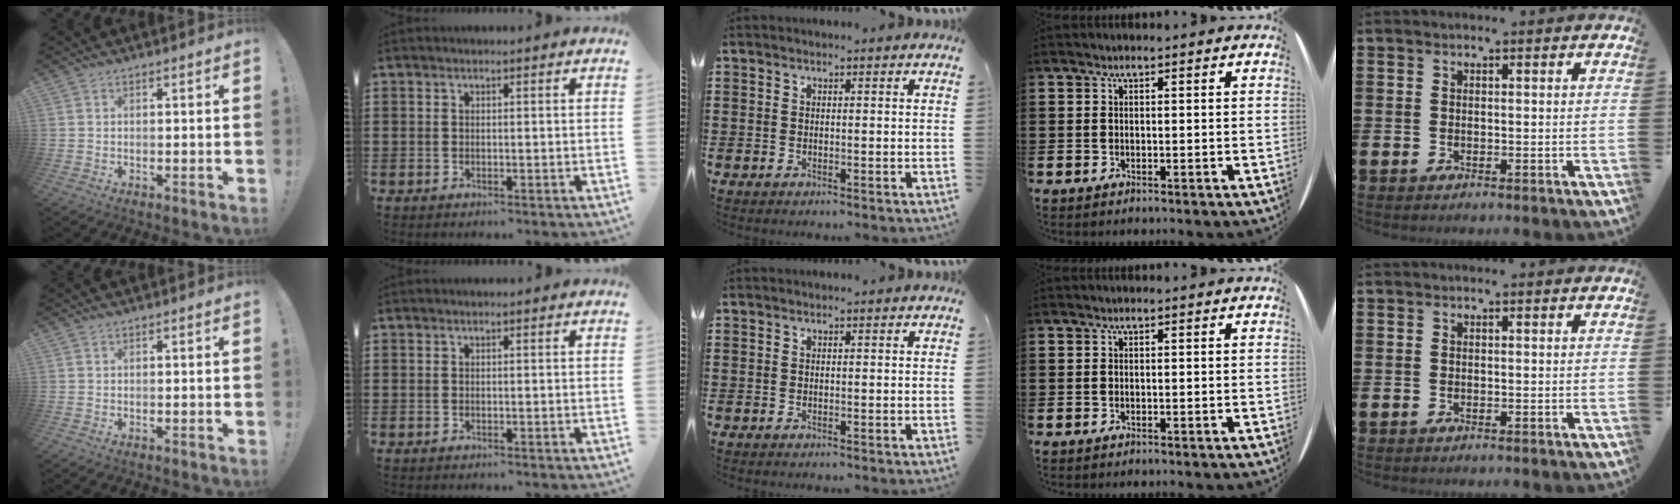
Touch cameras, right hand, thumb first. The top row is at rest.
{}